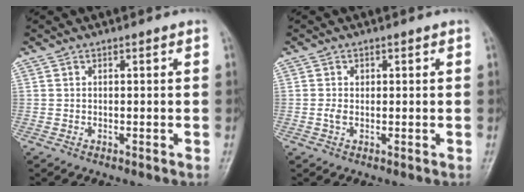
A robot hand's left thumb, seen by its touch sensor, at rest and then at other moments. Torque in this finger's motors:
{"motor_torque": [0.00, 0.00, 0.16, -0.04, 0.00]}